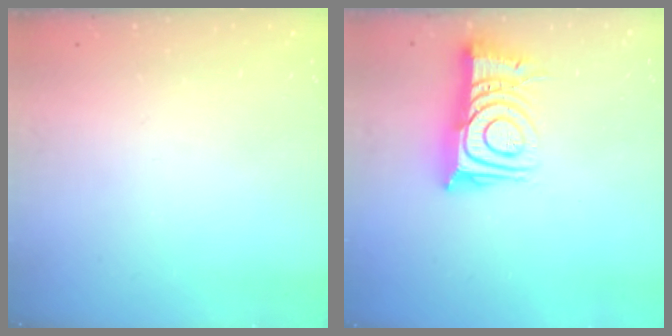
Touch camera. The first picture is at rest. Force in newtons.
{"total": 12.3, "press": 12.2, "slide": 1.0}